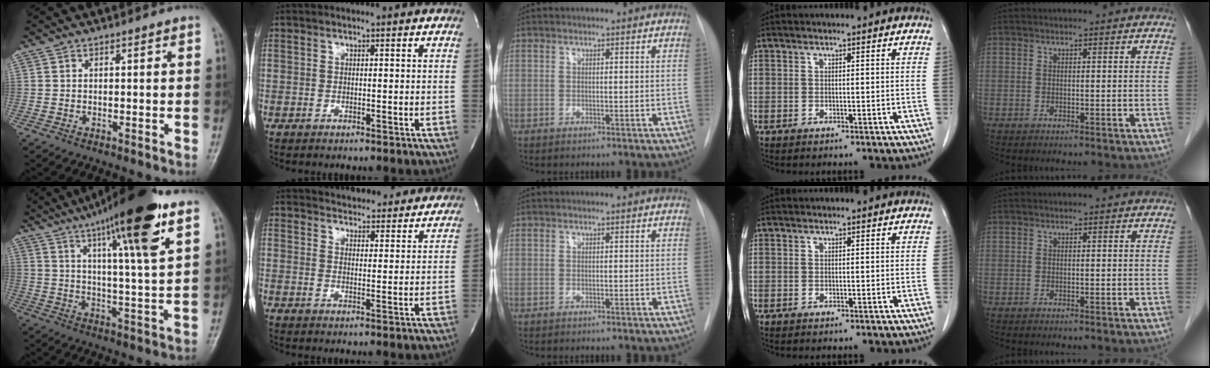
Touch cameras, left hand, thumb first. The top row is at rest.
{"thumb": {"total": 18.6, "force": [10.3, 2.2, 15.4], "torque": [-0.231, -0.029, 0.160]}, "index": {"total": 16.4, "force": [15.5, 4.2, 3.2], "torque": [-0.032, -0.001, 0.186]}}